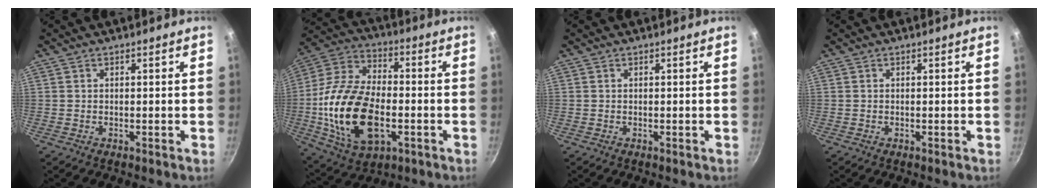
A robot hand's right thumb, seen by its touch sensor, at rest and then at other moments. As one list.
[{"total": 22.2, "force": [-4.0, 12.9, 17.7], "torque": [-0.338, 0.021, -0.073]}, {"total": 0.0}, {"total": 0.0}]